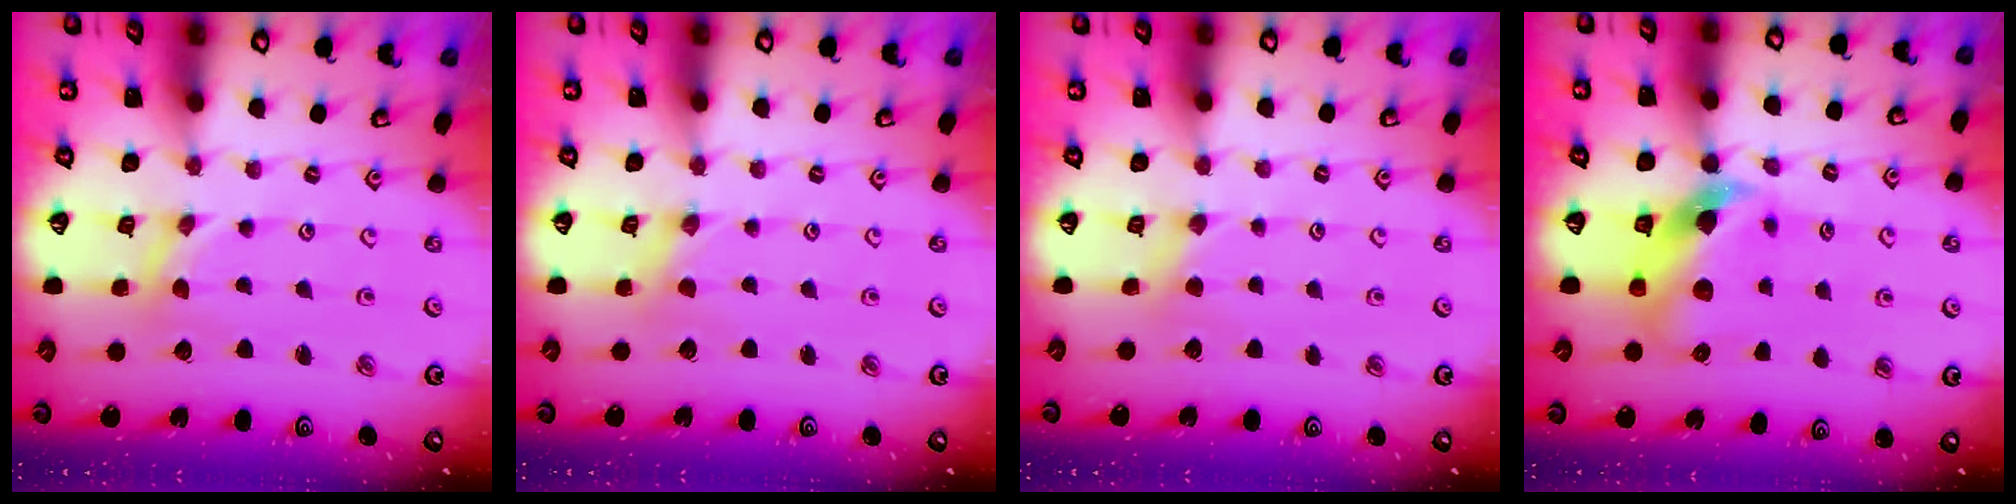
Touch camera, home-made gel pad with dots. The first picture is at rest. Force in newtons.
{"total": 0.0}
{"total": 2.3, "press": 2.3, "slide": 0.4}
{"total": 10.1, "press": 10.0, "slide": 1.5}